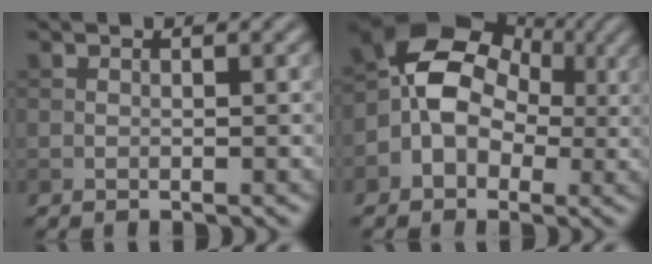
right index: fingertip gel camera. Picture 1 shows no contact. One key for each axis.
{"total": 8.1, "fx": -0.2, "fy": 6.4, "fz": 4.9, "tx": -0.062, "ty": 0.016, "tz": -0.033}